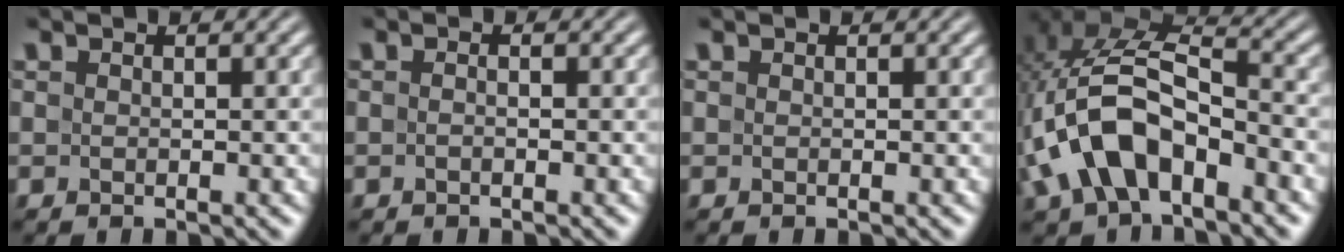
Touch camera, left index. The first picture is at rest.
{"total": 0.8, "force": [-0.2, 0.2, 0.7], "torque": [-0.012, -0.005, -0.009]}
{"total": 0.0}
{"total": 9.5, "force": [-3.4, 5.2, 7.2], "torque": [-0.154, 0.016, -0.069]}